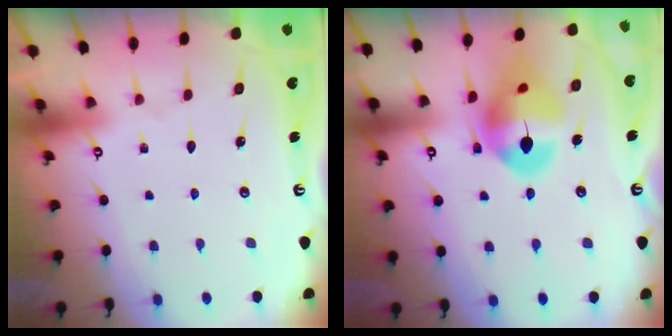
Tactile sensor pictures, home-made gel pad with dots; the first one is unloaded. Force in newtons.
{"total": 14.9, "press": 14.7, "slide": 2.0}